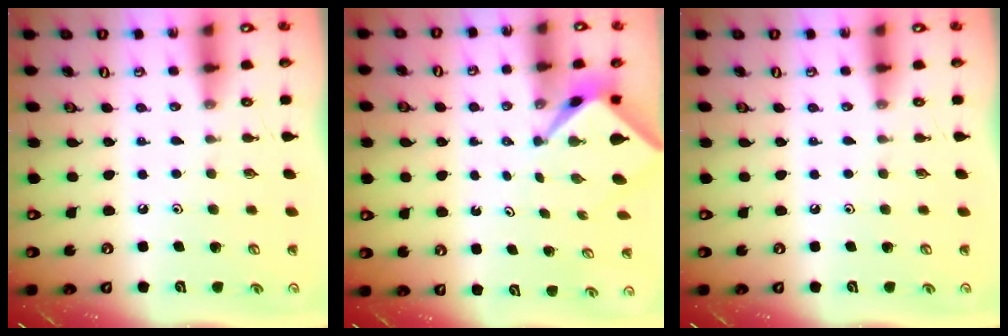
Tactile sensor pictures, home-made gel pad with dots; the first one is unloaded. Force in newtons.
{"total": 2.3, "press": 2.3, "slide": 0.2}
{"total": 0.0}